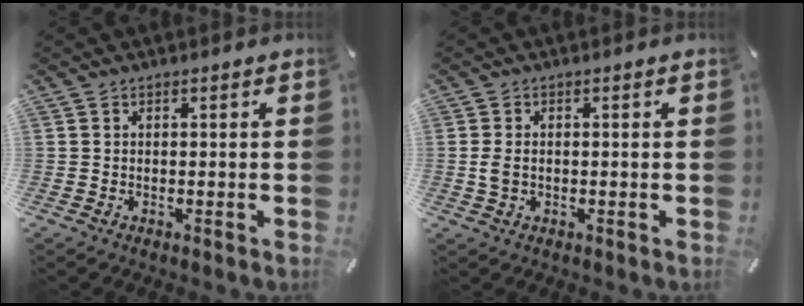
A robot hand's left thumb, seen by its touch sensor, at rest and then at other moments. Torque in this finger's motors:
{"motor_torque": [-0.28, -0.10, 0.02, 0.00, 0.07]}